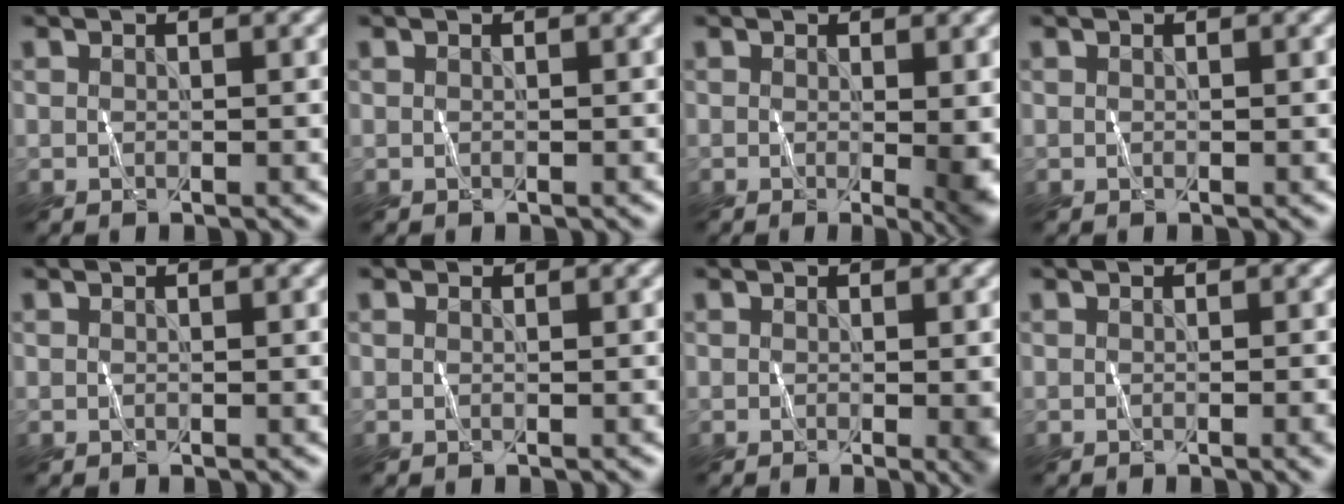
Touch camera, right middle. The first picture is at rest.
{"total": 0.0}
{"total": 3.3, "force": [-0.2, 0.7, 3.2], "torque": [-0.039, -0.006, 0.008]}
{"total": 0.0}
{"total": 0.0}
{"total": 0.8, "force": [0.5, 0.5, 0.2], "torque": [-0.001, -0.001, 0.003]}
{"total": 1.3, "force": [-0.2, 0.1, 1.3], "torque": [-0.013, -0.002, 0.003]}
{"total": 1.6, "force": [-0.7, 0.5, 1.4], "torque": [-0.006, 0.002, 0.001]}